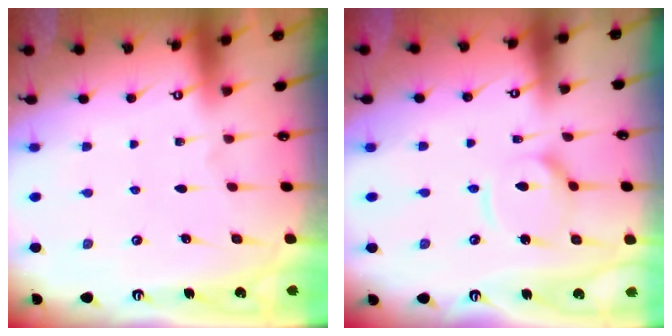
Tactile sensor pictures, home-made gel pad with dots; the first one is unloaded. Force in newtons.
{"total": 9.2, "press": 9.1, "slide": 0.9}